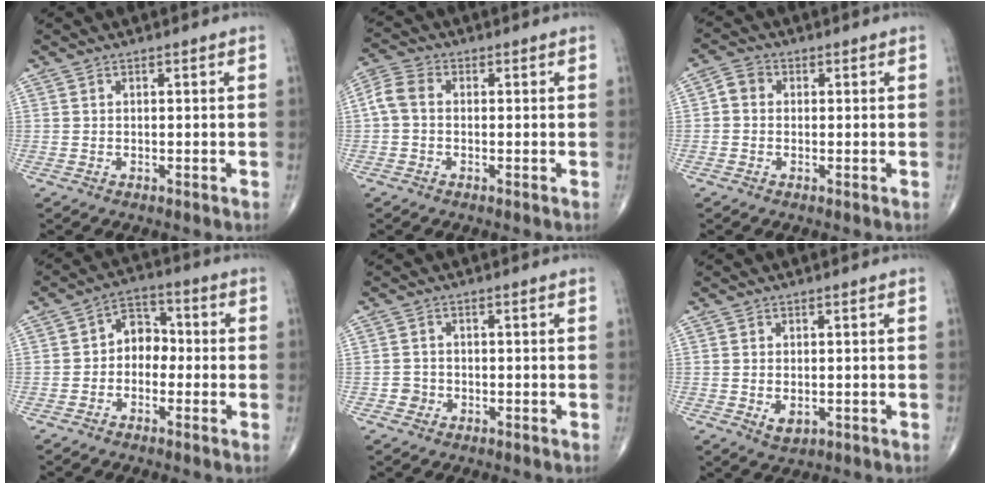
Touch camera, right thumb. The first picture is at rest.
{"total": 4.7, "force": [-0.1, 3.3, 3.3], "torque": [-0.071, 0.014, -0.013]}
{"total": 3.1, "force": [0.0, 2.7, 1.6], "torque": [-0.020, 0.010, -0.009]}
{"total": 6.1, "force": [-1.1, 4.7, 3.7], "torque": [-0.027, 0.029, -0.037]}
{"total": 2.6, "force": [-1.0, 2.4, 0.2], "torque": [0.015, 0.012, -0.022]}
{"total": 2.8, "force": [-0.4, 1.8, 2.1], "torque": [-0.027, -0.004, 0.000]}